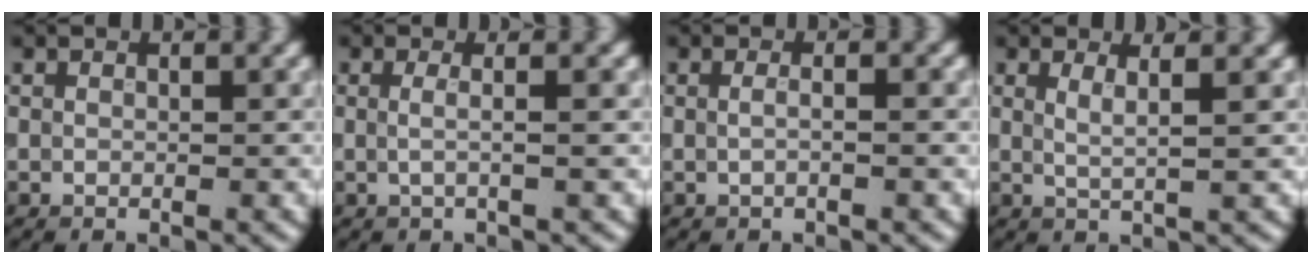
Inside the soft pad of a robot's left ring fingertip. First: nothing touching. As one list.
[{"total": 2.8, "force": [0.3, 1.1, 2.5], "torque": [-0.035, -0.002, -0.017]}, {"total": 2.4, "force": [0.6, 1.2, 2.0], "torque": [-0.008, 0.001, -0.016]}, {"total": 2.5, "force": [1.0, 0.6, 2.2], "torque": [-0.028, -0.001, 0.013]}]